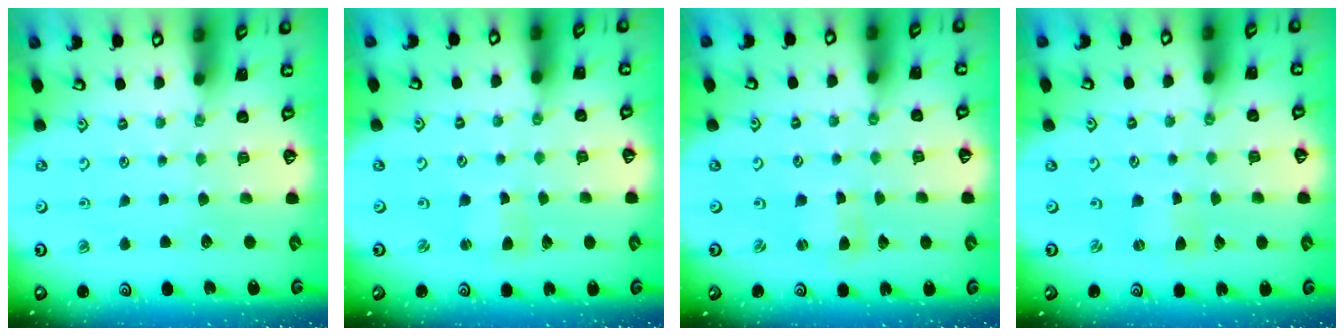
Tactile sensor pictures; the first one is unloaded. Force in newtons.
{"total": 1.7, "press": 1.7, "slide": 0.3}
{"total": 1.2, "press": 1.2, "slide": 0.2}
{"total": 0.0}